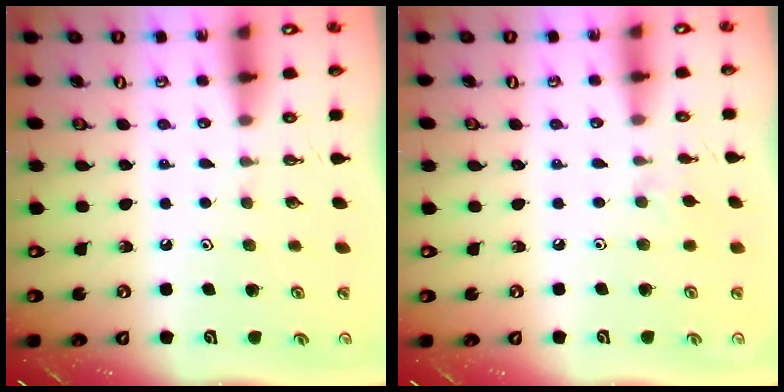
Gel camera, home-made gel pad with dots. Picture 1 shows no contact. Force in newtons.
{"total": 1.9, "press": 1.9, "slide": 0.4}